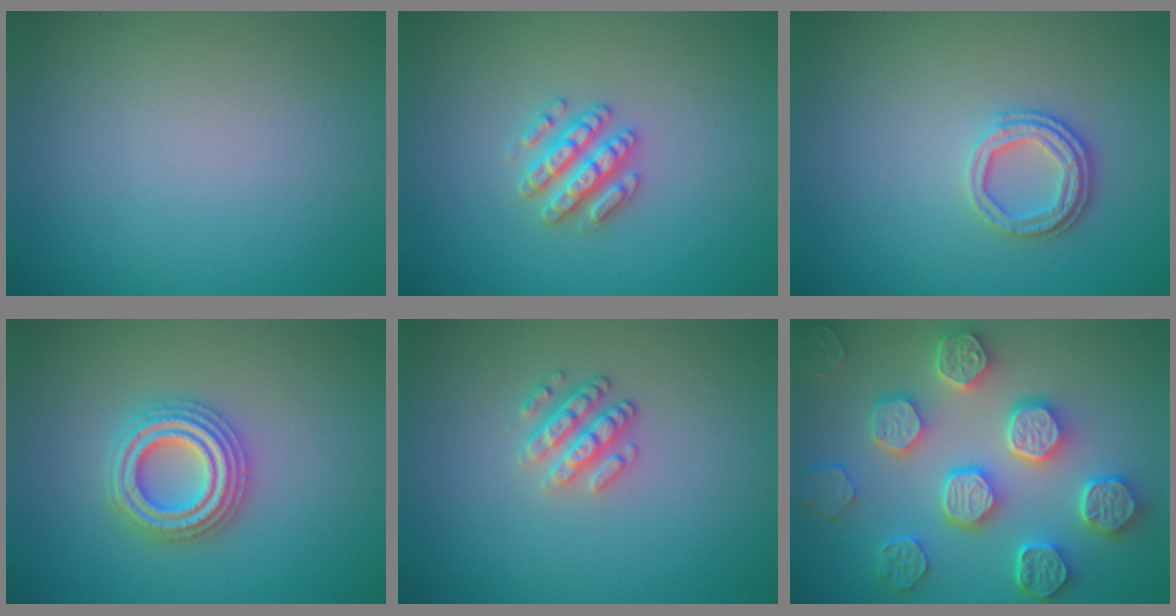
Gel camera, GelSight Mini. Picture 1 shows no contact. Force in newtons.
{"total": 3.0, "press": 2.9, "slide": 0.6}
{"total": 2.5, "press": 2.1, "slide": 1.4}
{"total": 4.4, "press": 4.4, "slide": 0.7}
{"total": 2.6, "press": 2.4, "slide": 1.1}
{"total": 8.1, "press": 6.5, "slide": 4.8}